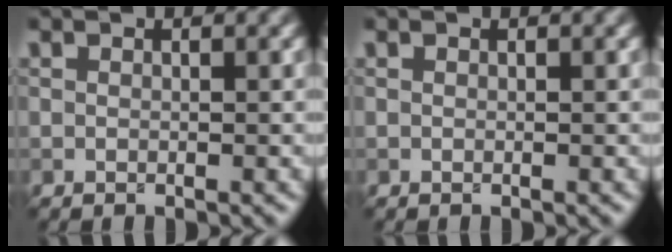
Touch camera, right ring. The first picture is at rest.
{"total": 0.0}